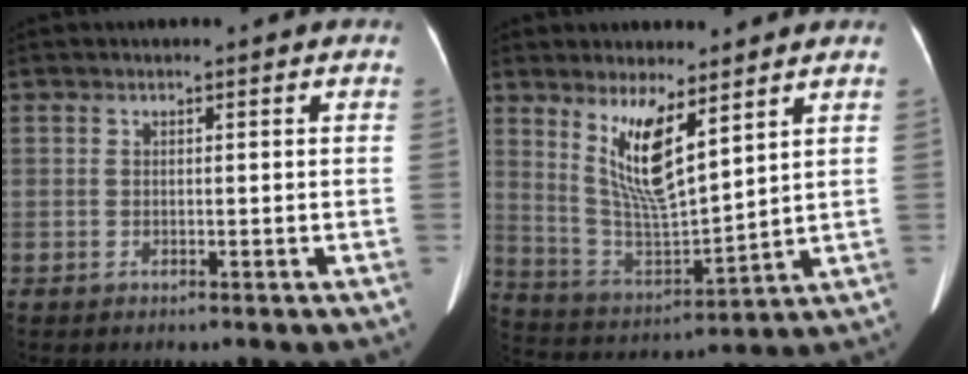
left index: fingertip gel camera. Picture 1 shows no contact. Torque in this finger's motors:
{"motor_torque": [1.57, -0.57, 0.69, 0.06]}